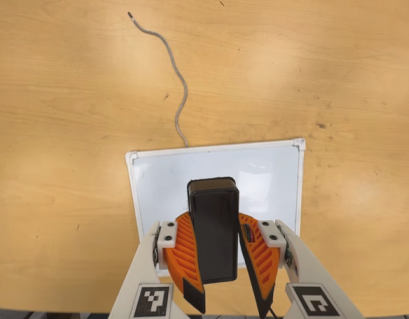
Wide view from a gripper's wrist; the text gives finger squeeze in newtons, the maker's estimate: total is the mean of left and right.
{"total": 8.9, "left": 9.0, "right": 8.9}